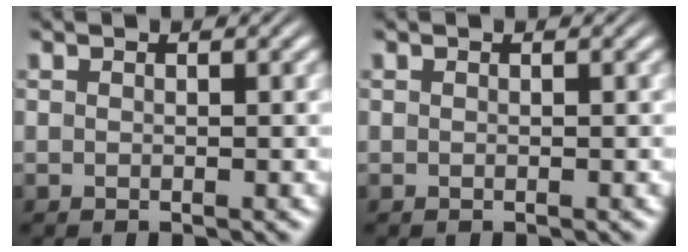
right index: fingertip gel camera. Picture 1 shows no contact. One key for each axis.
{"total": 0.0}